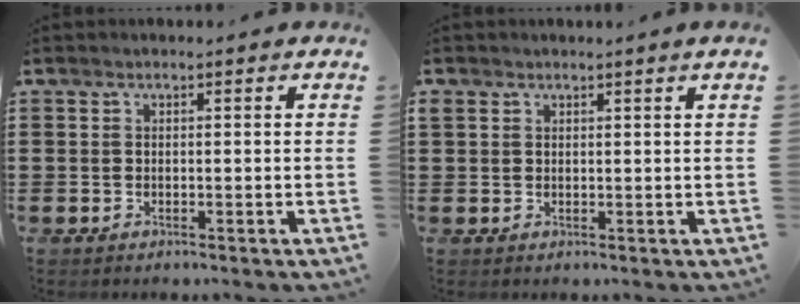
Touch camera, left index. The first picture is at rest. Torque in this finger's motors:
{"motor_torque": [1.01, -1.13, 0.52, 0.16]}